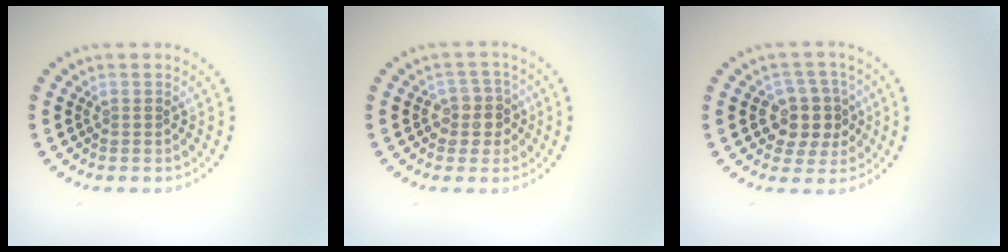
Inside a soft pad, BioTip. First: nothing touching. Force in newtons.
{"total": 2.5, "press": 2.2, "slide": 1.0}
{"total": 4.2, "press": 3.9, "slide": 1.6}